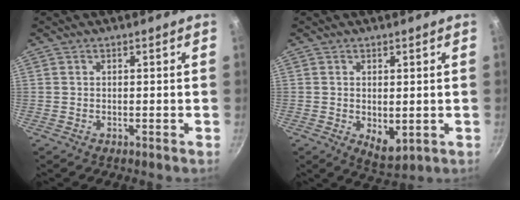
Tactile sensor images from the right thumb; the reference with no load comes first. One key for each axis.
{"total": 5.2, "fx": -0.2, "fy": 3.1, "fz": 4.2, "tx": -0.055, "ty": -0.015, "tz": 0.006}